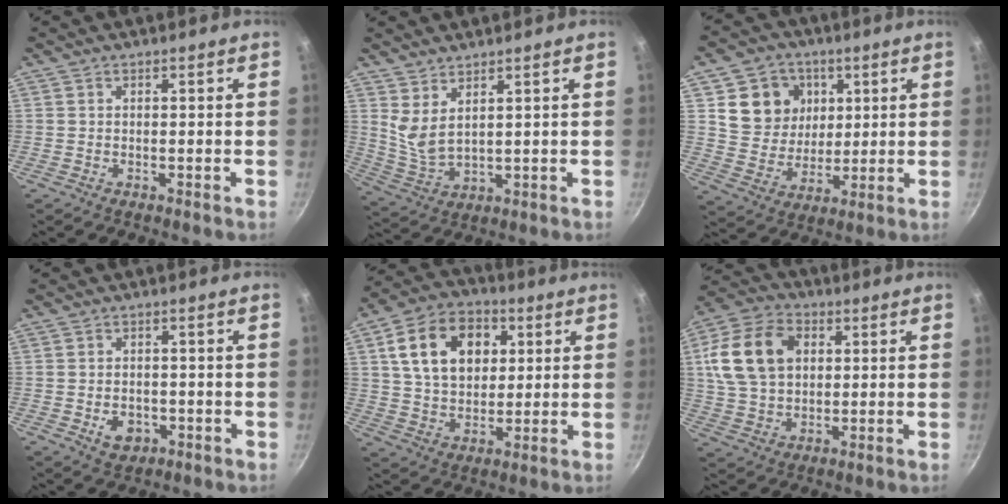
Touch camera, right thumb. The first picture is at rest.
{"total": 5.9, "force": [3.8, 2.3, 3.8], "torque": [-0.069, -0.043, 0.085]}
{"total": 12.6, "force": [3.9, 10.9, 4.8], "torque": [-0.050, -0.018, 0.071]}
{"total": 5.0, "force": [-1.6, 3.7, 3.0], "torque": [-0.034, 0.009, -0.016]}
{"total": 16.7, "force": [4.5, 11.9, 10.8], "torque": [-0.158, 0.007, 0.072]}
{"total": 16.3, "force": [3.7, 11.8, 10.6], "torque": [-0.178, 0.012, 0.061]}